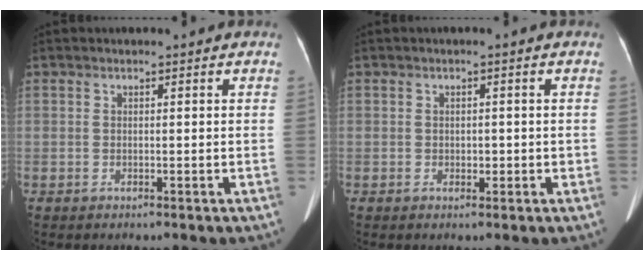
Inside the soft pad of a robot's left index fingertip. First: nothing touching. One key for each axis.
{"total": 1.0, "fx": -0.2, "fy": 0.9, "fz": 0.5, "tx": -0.008, "ty": 0.002, "tz": -0.003}